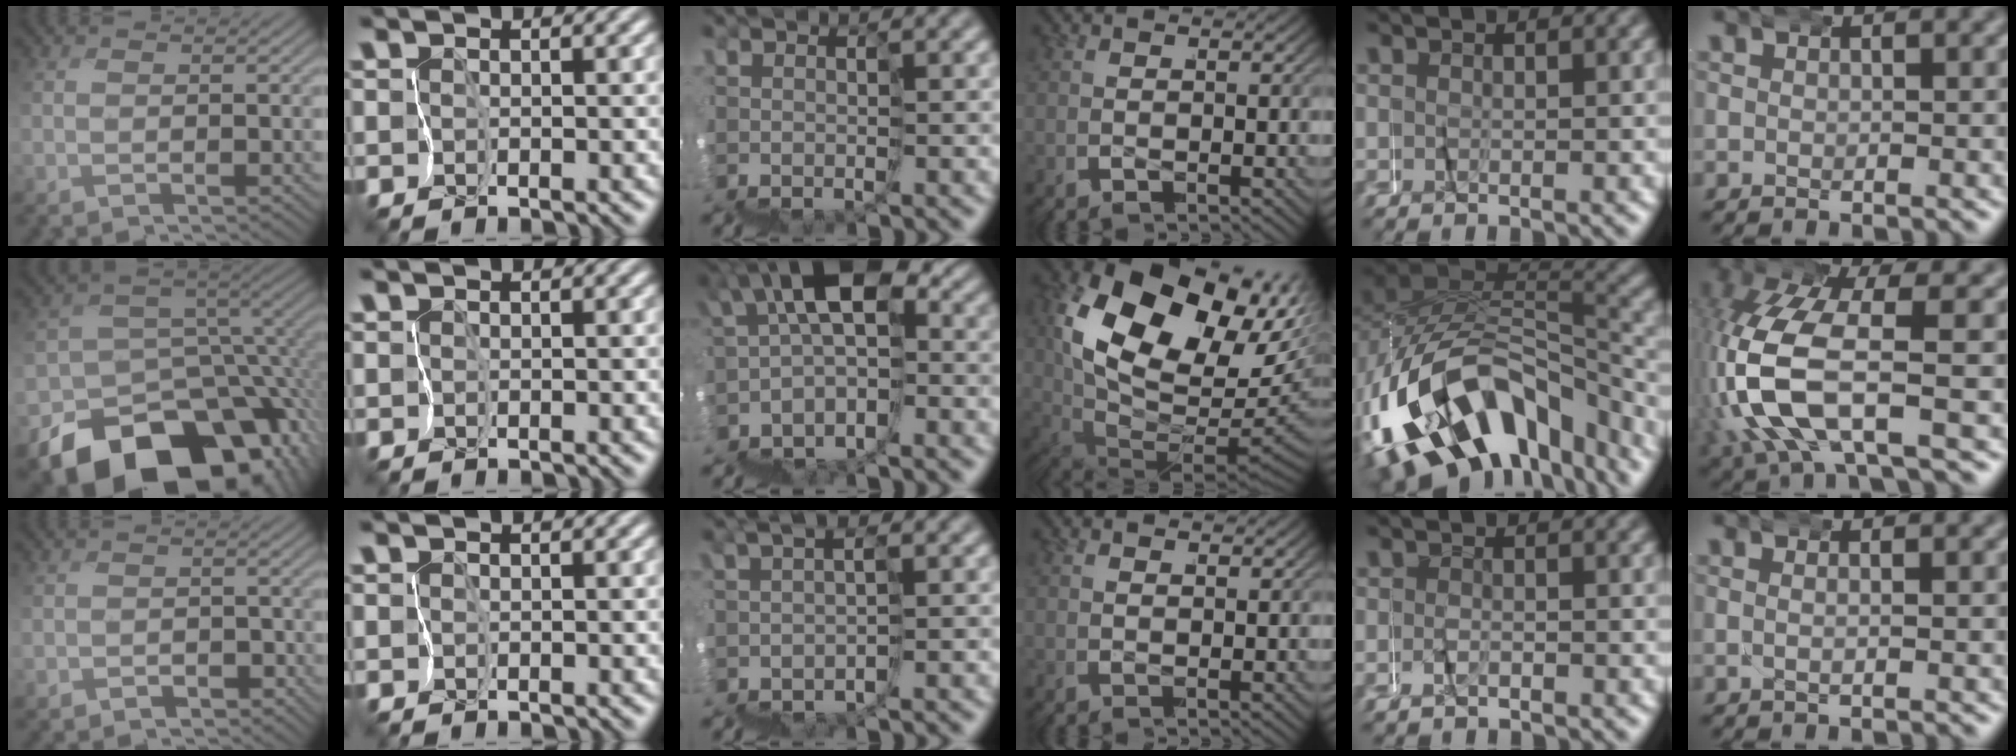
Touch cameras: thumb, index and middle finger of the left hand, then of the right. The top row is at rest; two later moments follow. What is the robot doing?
{"motion": "wrap", "object": "masking tape"}